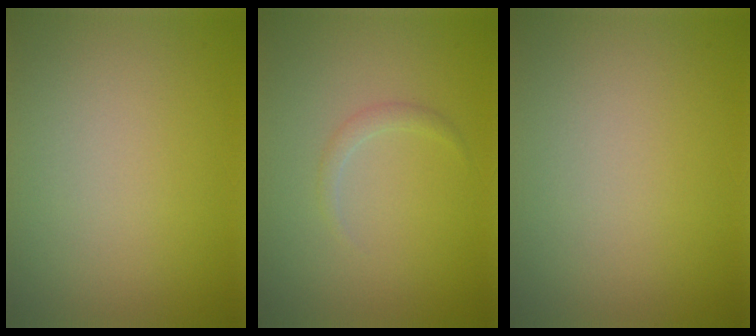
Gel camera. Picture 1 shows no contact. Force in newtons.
{"total": 0.9, "press": 0.9, "slide": 0.0}
{"total": 0.0}